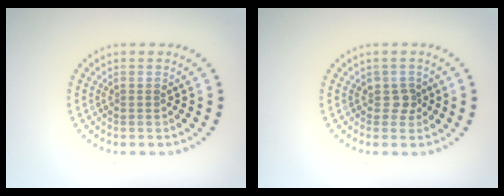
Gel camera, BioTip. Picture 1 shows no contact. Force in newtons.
{"total": 1.3, "press": 1.1, "slide": 0.7}